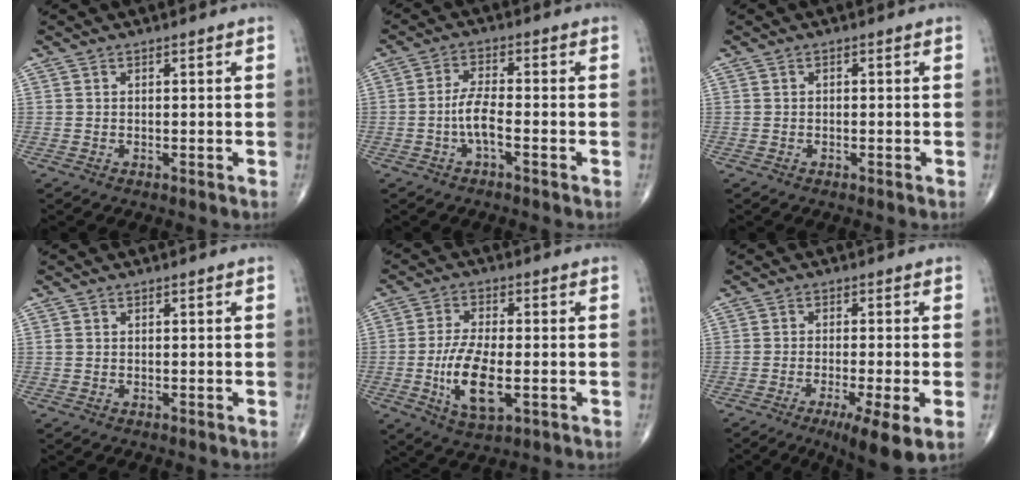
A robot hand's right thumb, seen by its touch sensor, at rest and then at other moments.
{"total": 4.8, "force": [-1.7, 1.1, 4.3], "torque": [-0.091, 0.014, -0.036]}
{"total": 0.0}
{"total": 0.5, "force": [0.0, 0.4, 0.3], "torque": [-0.005, 0.002, 0.001]}
{"total": 10.6, "force": [-2.2, 4.3, 9.4], "torque": [-0.182, -0.003, -0.038]}
{"total": 8.7, "force": [-3.7, 1.1, 7.8], "torque": [-0.127, -0.015, -0.060]}